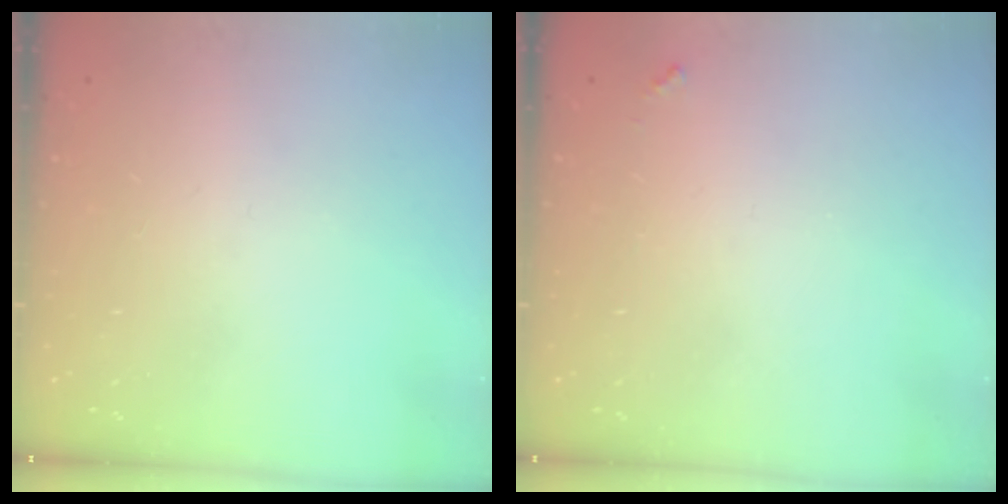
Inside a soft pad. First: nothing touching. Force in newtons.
{"total": 3.5, "press": 3.5, "slide": 0.3}